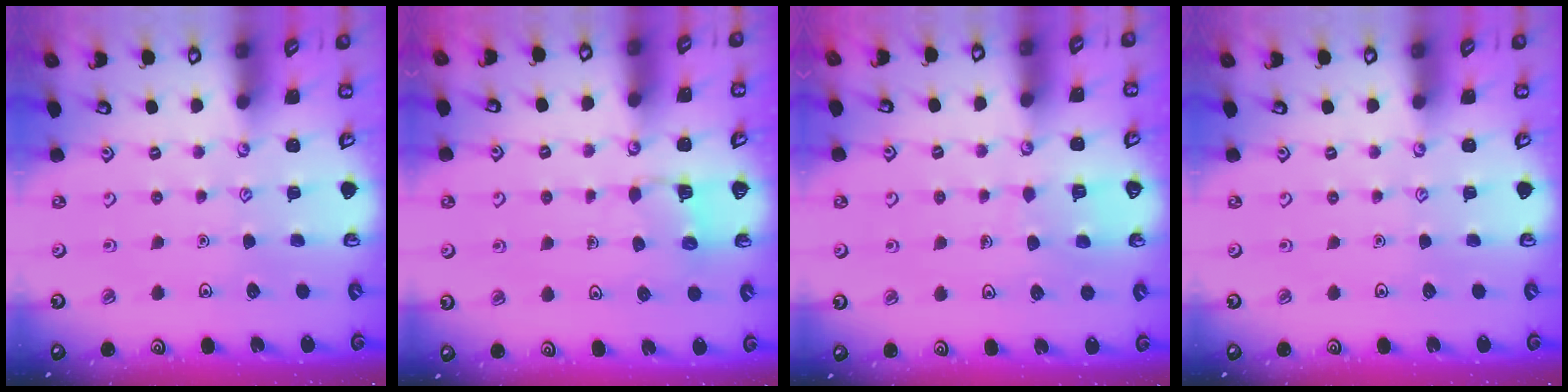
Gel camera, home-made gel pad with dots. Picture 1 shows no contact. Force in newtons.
{"total": 4.1, "press": 4.1, "slide": 0.4}
{"total": 5.8, "press": 5.8, "slide": 0.5}
{"total": 0.0}